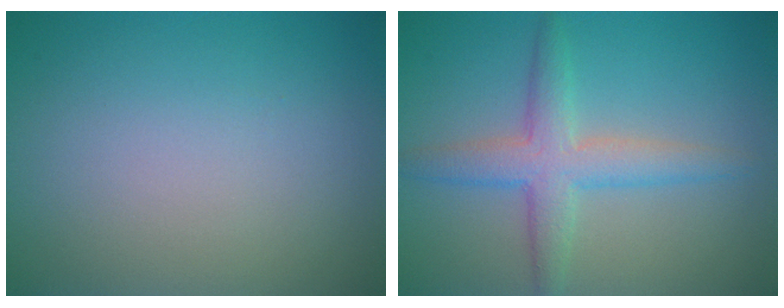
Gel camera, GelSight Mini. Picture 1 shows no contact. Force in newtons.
{"total": 4.0, "press": 4.0, "slide": 0.1}